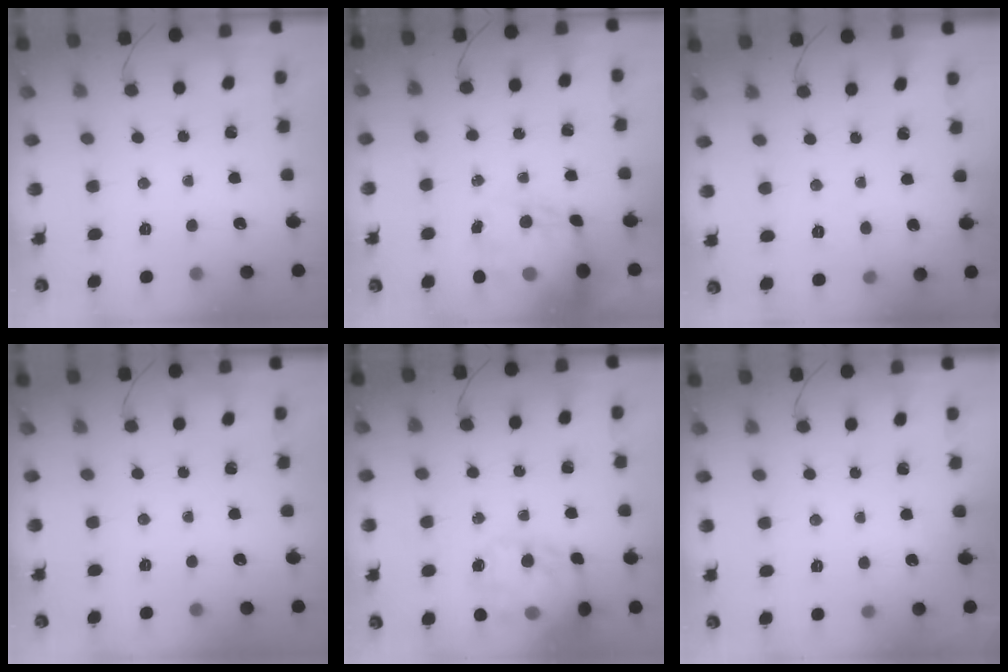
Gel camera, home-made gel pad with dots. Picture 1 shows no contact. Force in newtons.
{"total": 14.2, "press": 13.8, "slide": 3.4}
{"total": 3.6, "press": 3.3, "slide": 1.5}
{"total": 0.0}
{"total": 17.6, "press": 17.4, "slide": 2.5}
{"total": 3.0, "press": 2.6, "slide": 1.6}